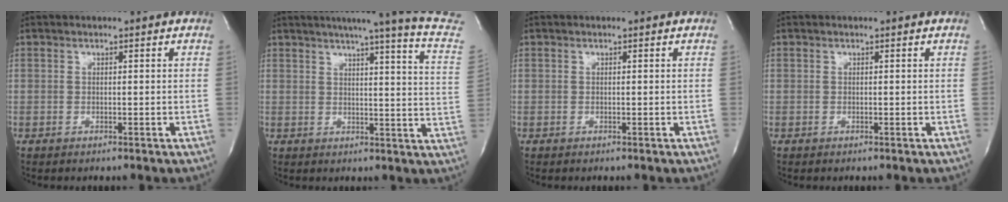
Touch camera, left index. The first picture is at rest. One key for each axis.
{"total": 18.5, "fx": 15.4, "fy": -1.5, "fz": 10.0, "tx": -0.142, "ty": -0.060, "tz": 0.170}
{"total": 0.0}
{"total": 0.0}